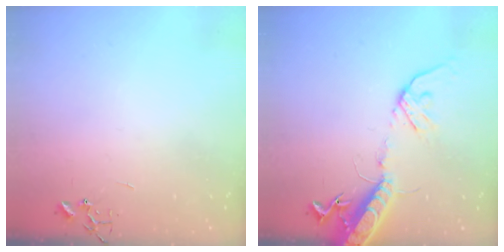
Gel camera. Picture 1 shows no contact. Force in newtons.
{"total": 16.2, "press": 15.8, "slide": 3.6}